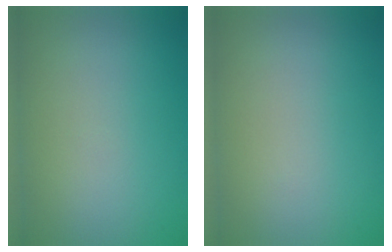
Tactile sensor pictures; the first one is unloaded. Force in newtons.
{"total": 0.0}